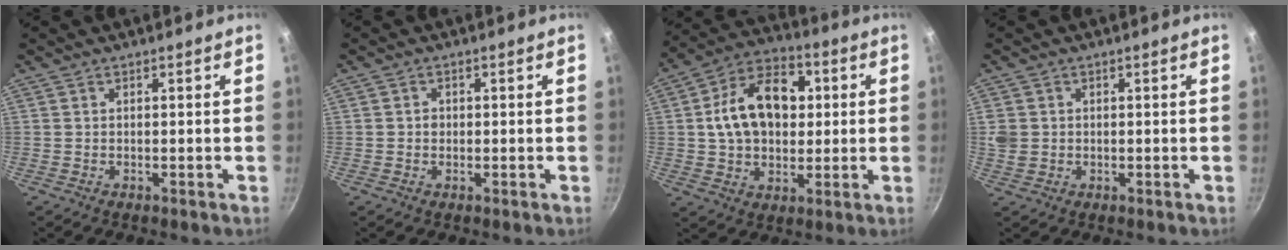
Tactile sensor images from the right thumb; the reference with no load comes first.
{"total": 1.3, "force": [-0.1, 1.2, 0.5], "torque": [-0.002, 0.004, -0.002]}
{"total": 16.6, "force": [2.5, 11.8, 11.5], "torque": [-0.158, 0.020, 0.029]}
{"total": 3.4, "force": [0.3, 3.0, 1.6], "torque": [-0.027, -0.002, 0.009]}